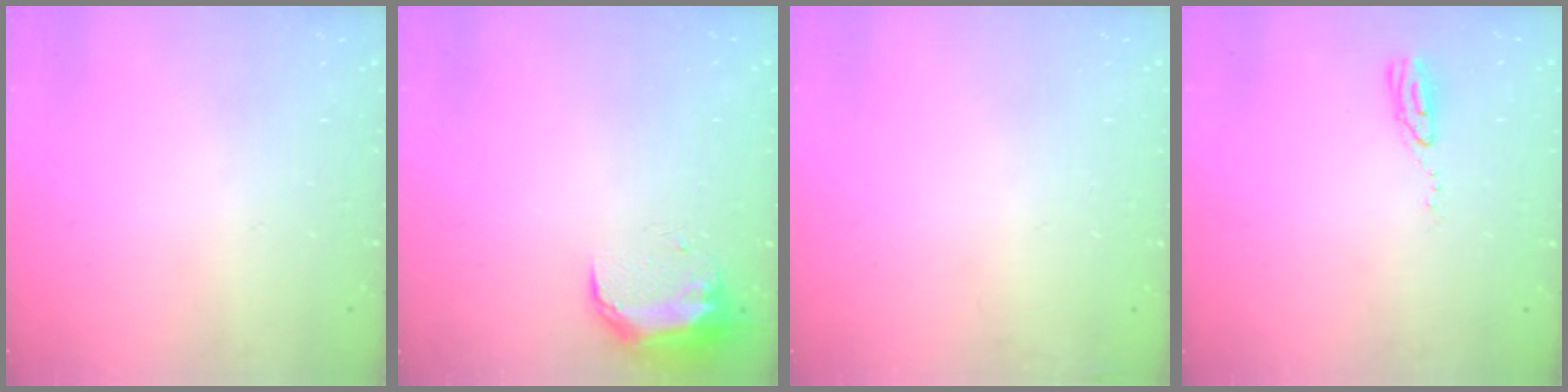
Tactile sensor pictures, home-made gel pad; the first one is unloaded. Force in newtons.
{"total": 9.5, "press": 9.4, "slide": 1.7}
{"total": 6.5, "press": 3.9, "slide": 5.2}
{"total": 4.3, "press": 4.3, "slide": 0.2}